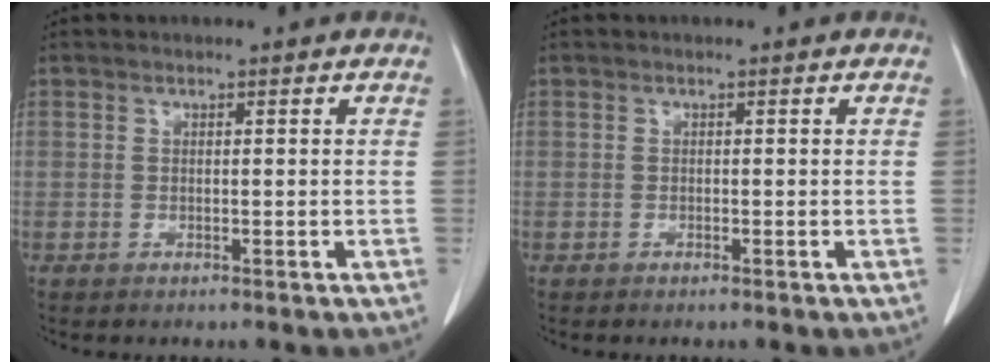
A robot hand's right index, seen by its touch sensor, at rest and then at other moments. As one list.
[{"total": 0.0}]